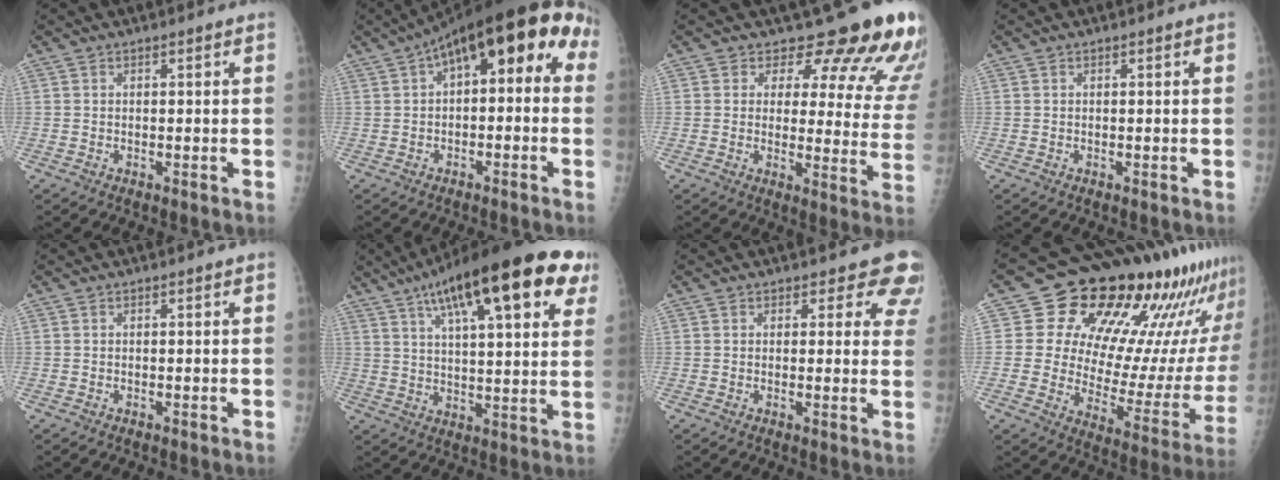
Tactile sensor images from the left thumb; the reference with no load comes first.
{"total": 15.0, "force": [3.1, 7.0, 12.8], "torque": [-0.148, 0.052, 0.031]}
{"total": 17.6, "force": [14.8, 6.7, 6.7], "torque": [-0.036, -0.111, 0.154]}
{"total": 0.0}
{"total": 0.0}
{"total": 25.4, "force": [12.8, 7.3, 20.7], "torque": [-0.298, 0.000, 0.187]}
{"total": 7.1, "force": [6.1, 3.6, 1.0], "torque": [0.046, -0.026, 0.040]}
{"total": 26.9, "force": [17.8, 11.8, 16.3], "torque": [-0.192, -0.074, 0.245]}